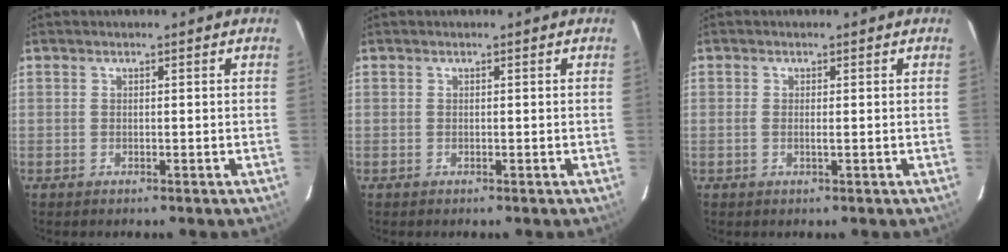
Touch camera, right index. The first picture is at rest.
{"total": 0.0}
{"total": 0.8, "force": [-0.1, -0.1, 0.8], "torque": [-0.017, 0.000, -0.003]}